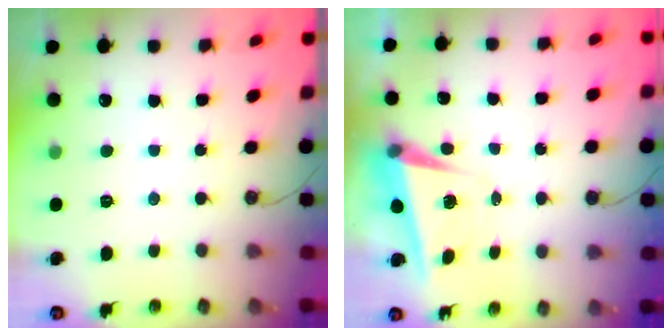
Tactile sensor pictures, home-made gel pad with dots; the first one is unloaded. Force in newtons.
{"total": 5.4, "press": 5.3, "slide": 1.3}